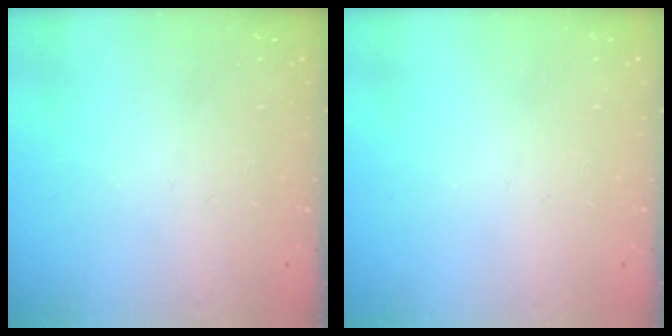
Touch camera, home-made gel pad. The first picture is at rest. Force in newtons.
{"total": 0.0}